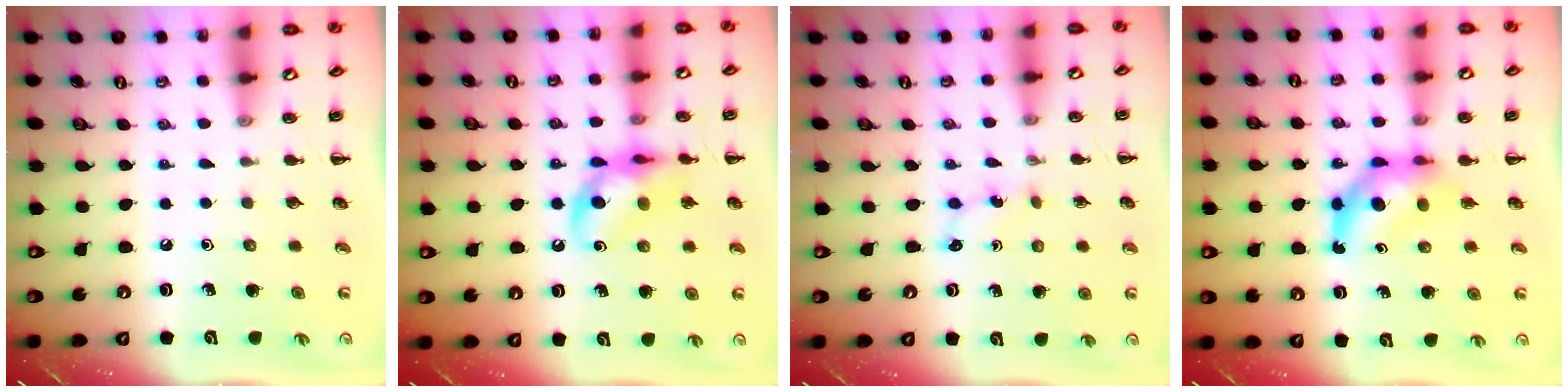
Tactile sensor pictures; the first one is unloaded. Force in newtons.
{"total": 13.3, "press": 13.0, "slide": 2.5}
{"total": 2.8, "press": 2.6, "slide": 1.0}
{"total": 7.2, "press": 7.0, "slide": 1.7}